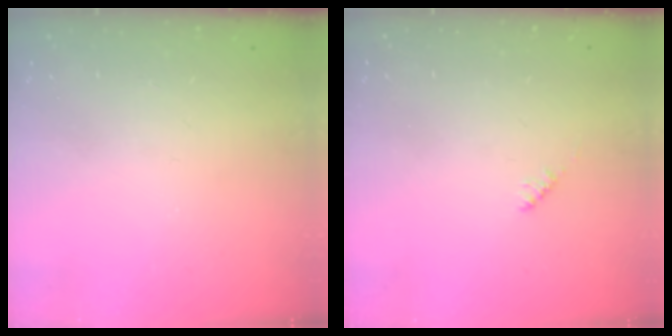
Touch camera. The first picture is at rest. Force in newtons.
{"total": 3.1, "press": 3.1, "slide": 0.6}